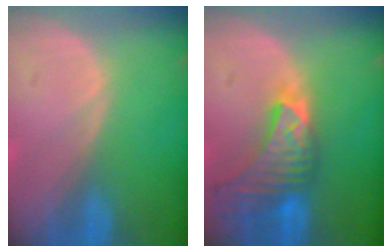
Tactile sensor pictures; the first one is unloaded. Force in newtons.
{"total": 9.1, "press": 8.2, "slide": 3.9}